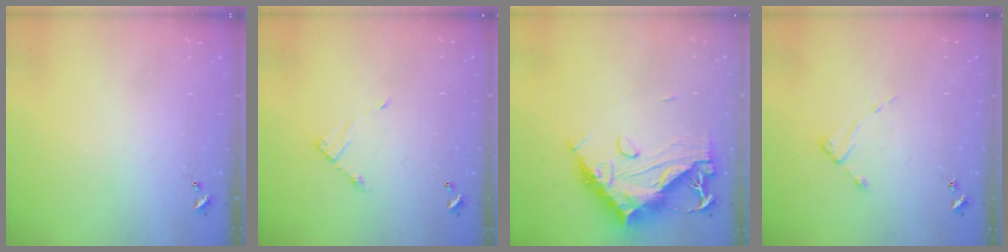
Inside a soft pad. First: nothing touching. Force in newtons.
{"total": 5.8, "press": 5.8, "slide": 0.3}
{"total": 17.4, "press": 17.3, "slide": 1.6}
{"total": 2.6, "press": 2.6, "slide": 0.4}